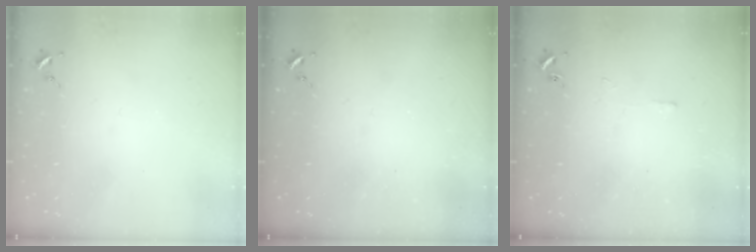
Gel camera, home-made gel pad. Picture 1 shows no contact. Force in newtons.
{"total": 0.0}
{"total": 2.5, "press": 2.5, "slide": 0.5}